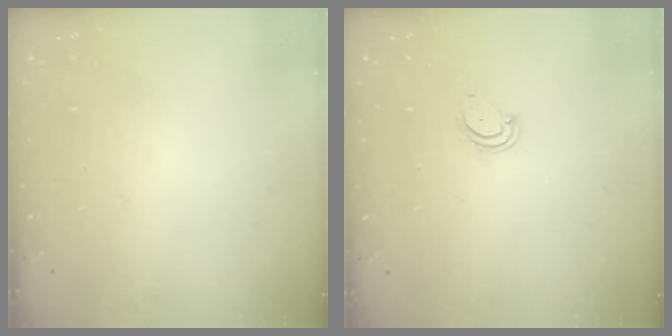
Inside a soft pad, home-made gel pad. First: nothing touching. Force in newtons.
{"total": 3.5, "press": 3.5, "slide": 0.3}